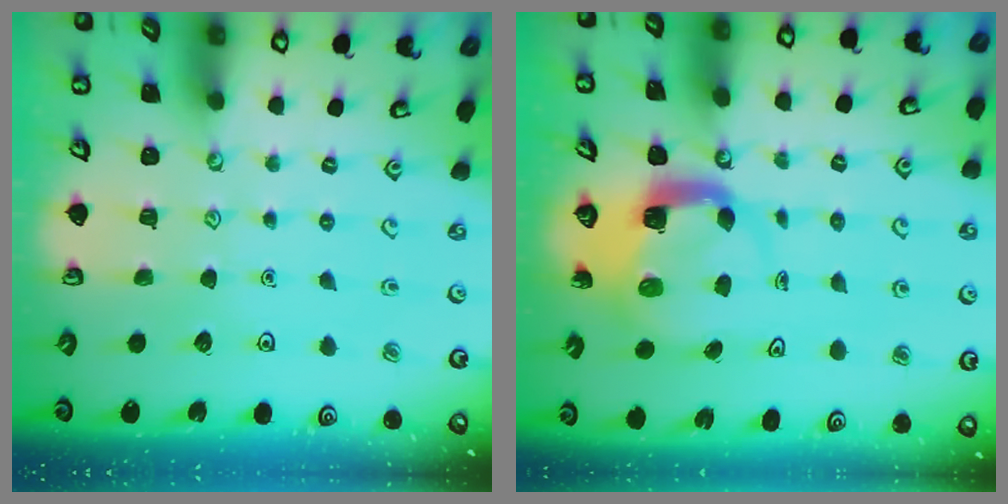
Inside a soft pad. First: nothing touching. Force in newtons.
{"total": 4.6, "press": 4.6, "slide": 0.5}